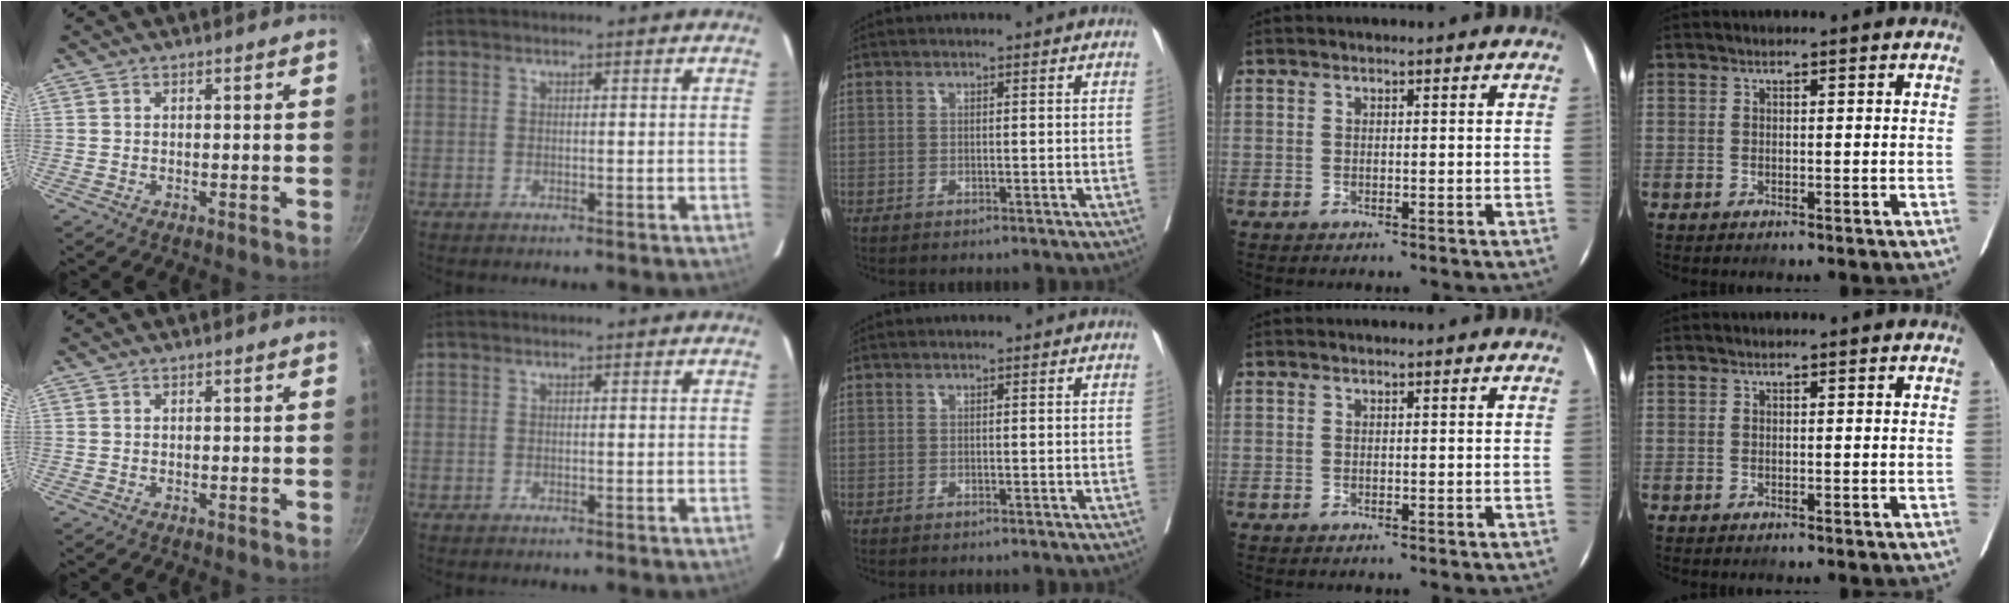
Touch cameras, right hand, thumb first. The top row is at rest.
{}